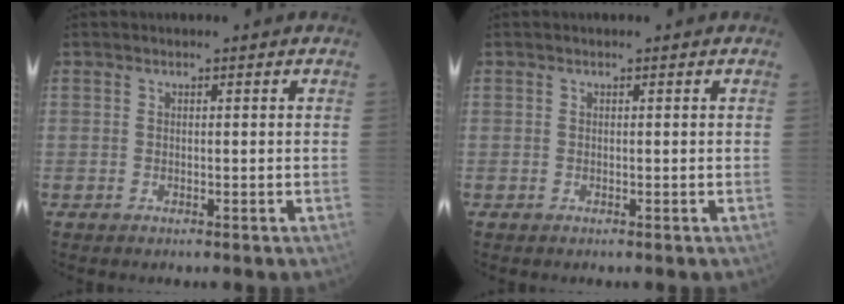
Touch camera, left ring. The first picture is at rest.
{"total": 0.0}